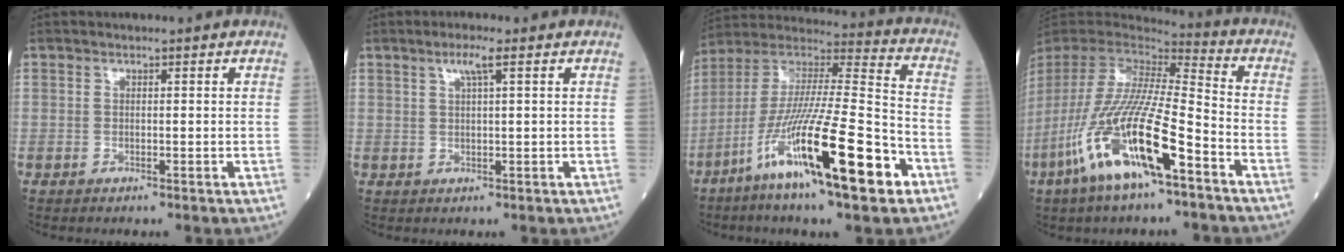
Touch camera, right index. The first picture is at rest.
{"total": 2.6, "force": [1.4, -0.1, 2.2], "torque": [-0.049, 0.005, 0.028]}
{"total": 23.1, "force": [-10.9, 2.0, 20.3], "torque": [-0.376, -0.047, -0.194]}
{"total": 20.8, "force": [-10.5, 3.2, 17.6], "torque": [-0.393, -0.050, -0.201]}